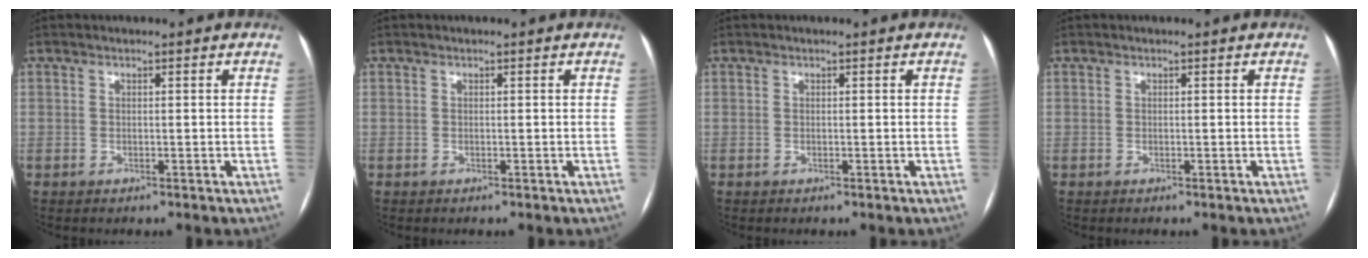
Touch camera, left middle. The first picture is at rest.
{"total": 0.0}
{"total": 0.0}
{"total": 0.0}